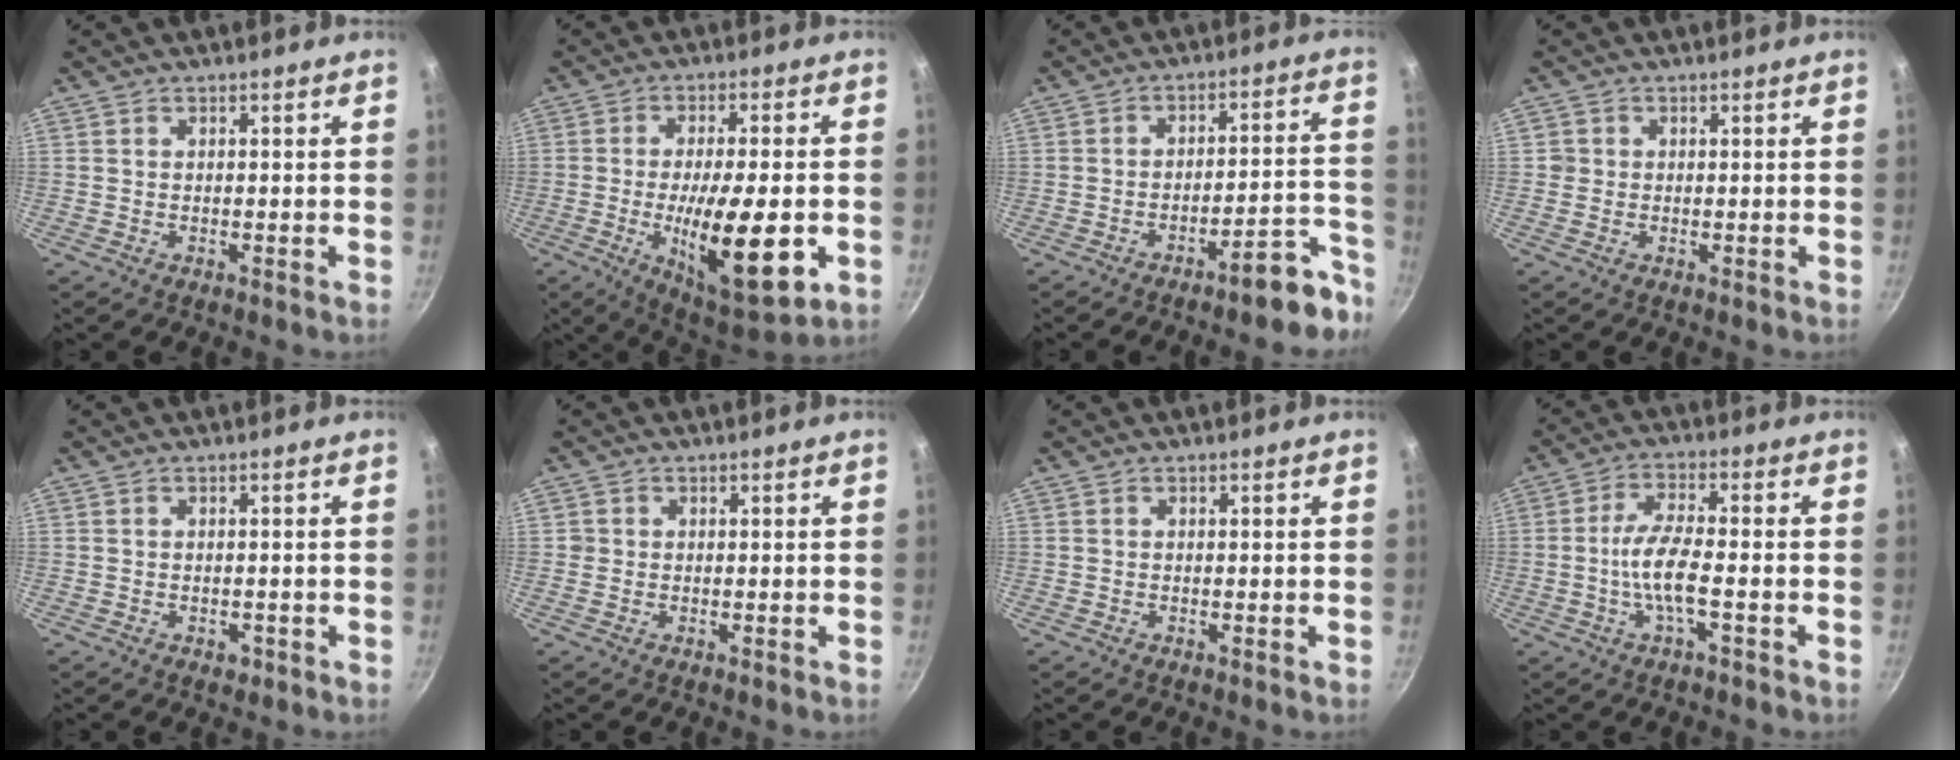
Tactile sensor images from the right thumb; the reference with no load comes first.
{"total": 17.8, "force": [-4.2, 6.0, 16.3], "torque": [-0.255, -0.011, -0.055]}
{"total": 8.2, "force": [-5.9, 2.0, 5.3], "torque": [-0.055, 0.066, -0.083]}
{"total": 1.5, "force": [0.0, 1.5, 0.1], "torque": [0.007, 0.005, -0.002]}
{"total": 1.2, "force": [-0.6, 0.9, 0.5], "torque": [-0.002, 0.003, -0.006]}
{"total": 1.0, "force": [0.0, 1.0, 0.1], "torque": [0.004, 0.004, -0.001]}
{"total": 0.0}
{"total": 7.4, "force": [-1.6, 2.2, 6.9], "torque": [-0.148, 0.021, -0.033]}